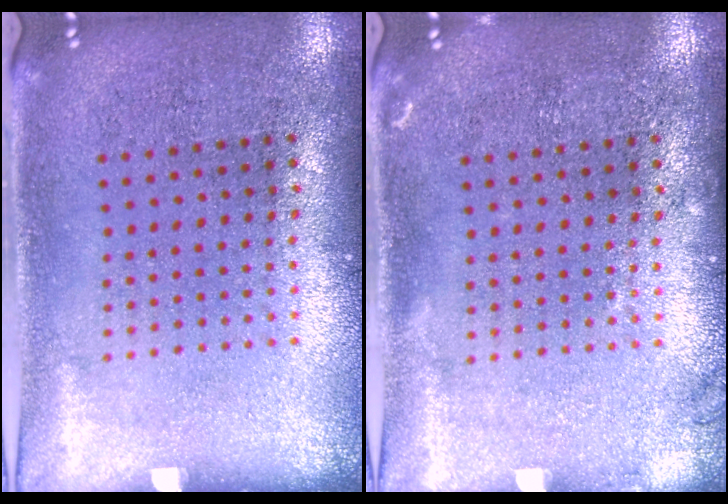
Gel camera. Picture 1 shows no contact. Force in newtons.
{"total": 0.9, "press": 0.9, "slide": 0.2}